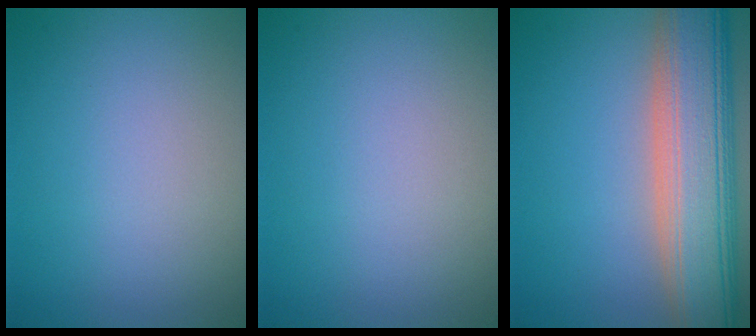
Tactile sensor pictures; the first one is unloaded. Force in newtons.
{"total": 0.0}
{"total": 10.2, "press": 10.2, "slide": 1.1}